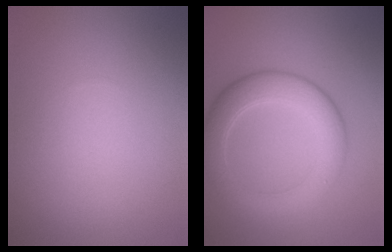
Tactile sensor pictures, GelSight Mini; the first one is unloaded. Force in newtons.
{"total": 5.5, "press": 5.4, "slide": 0.3}